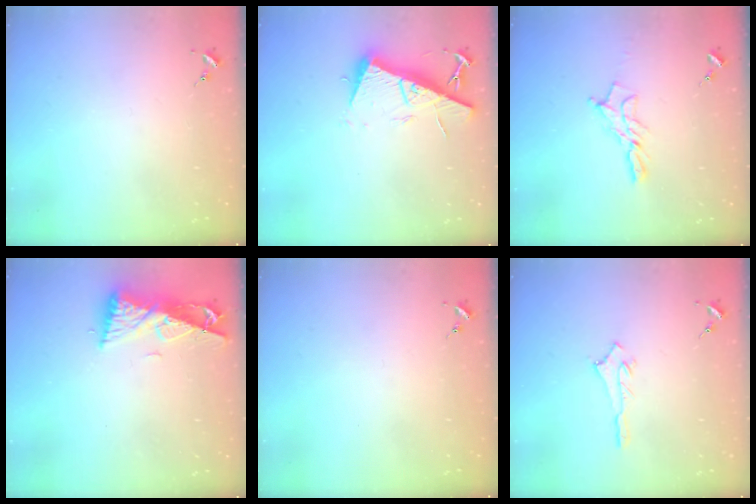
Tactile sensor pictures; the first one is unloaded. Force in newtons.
{"total": 13.5, "press": 13.4, "slide": 1.4}
{"total": 10.3, "press": 10.3, "slide": 0.7}
{"total": 9.1, "press": 9.0, "slide": 1.3}
{"total": 0.0}
{"total": 2.6, "press": 2.6, "slide": 0.4}